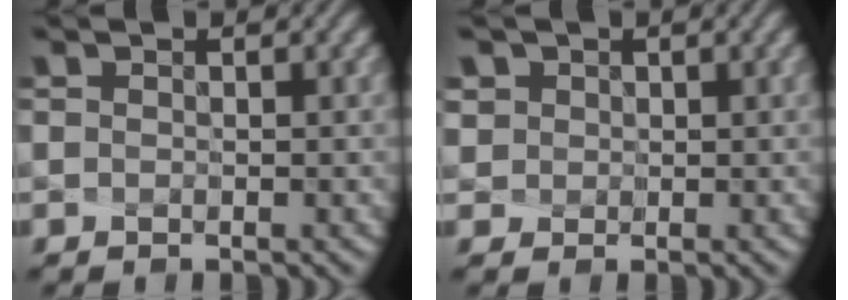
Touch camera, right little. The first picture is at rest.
{"total": 3.8, "force": [2.0, 3.0, 1.1], "torque": [-0.034, 0.007, 0.033]}